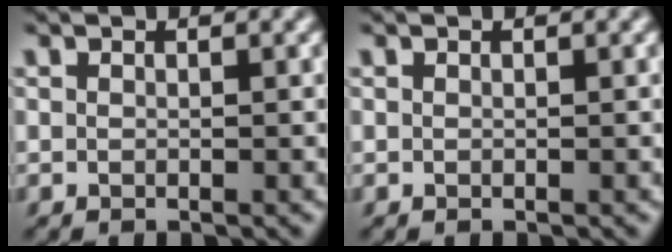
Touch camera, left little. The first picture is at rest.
{"total": 0.0}